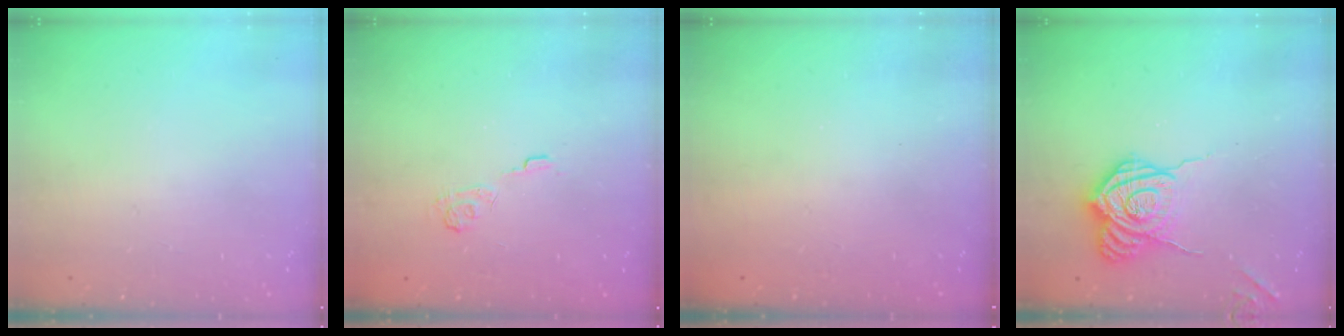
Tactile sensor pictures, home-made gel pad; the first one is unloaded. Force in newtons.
{"total": 3.6, "press": 3.2, "slide": 1.5}
{"total": 2.3, "press": 2.2, "slide": 0.8}
{"total": 12.2, "press": 12.1, "slide": 0.8}